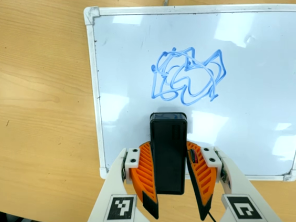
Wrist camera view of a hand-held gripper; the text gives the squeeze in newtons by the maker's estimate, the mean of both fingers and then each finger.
{"total": 8.9, "left": 7.0, "right": 10.8}